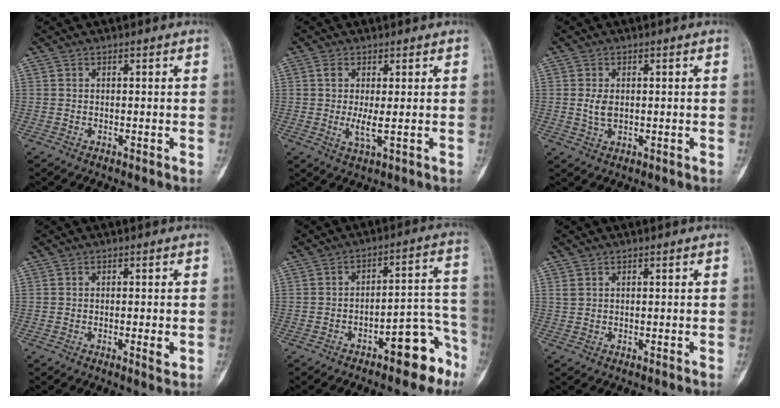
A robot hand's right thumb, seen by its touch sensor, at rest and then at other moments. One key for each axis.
{"total": 4.0, "fx": 0.1, "fy": 1.0, "fz": 3.9, "tx": -0.090, "ty": -0.010, "tz": 0.000}
{"total": 2.9, "fx": 0.2, "fy": 1.9, "fz": 2.3, "tx": -0.043, "ty": -0.004, "tz": 0.005}
{"total": 2.3, "fx": -0.5, "fy": 0.5, "fz": 2.2, "tx": -0.032, "ty": -0.005, "tz": -0.008}
{"total": 11.1, "fx": -6.7, "fy": 4.3, "fz": 7.8, "tx": -0.069, "ty": 0.078, "tz": -0.090}
{"total": 0.8, "fx": 0.5, "fy": 0.5, "fz": 0.4, "tx": -0.009, "ty": 0.004, "tz": 0.012}